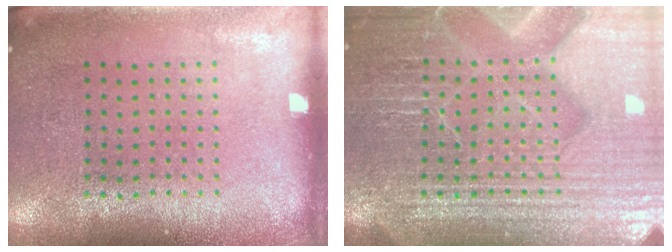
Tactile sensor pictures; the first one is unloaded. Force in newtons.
{"total": 7.4, "press": 7.3, "slide": 0.9}